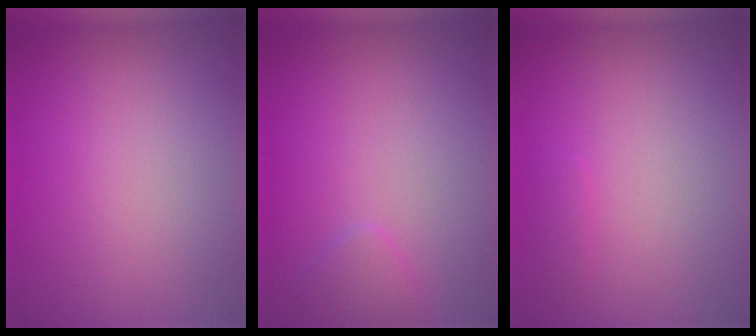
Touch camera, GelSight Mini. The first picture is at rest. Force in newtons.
{"total": 1.2, "press": 1.2, "slide": 0.1}
{"total": 0.6, "press": 0.6, "slide": 0.0}